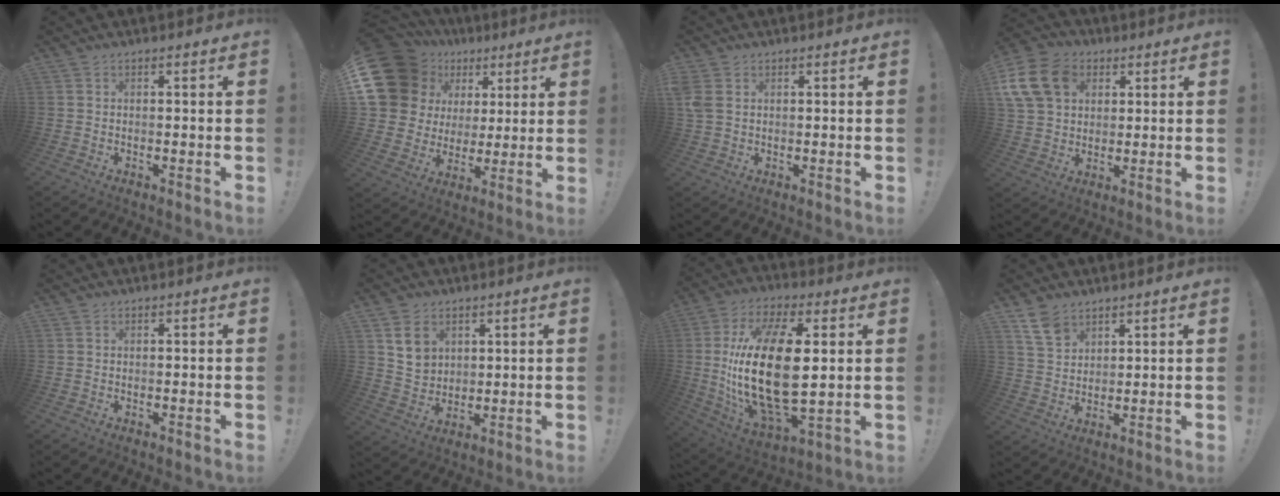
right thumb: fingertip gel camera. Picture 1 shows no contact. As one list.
[{"total": 19.1, "force": [8.2, 14.6, 9.2], "torque": [-0.164, -0.041, 0.180]}, {"total": 4.2, "force": [1.3, 3.1, 2.6], "torque": [-0.050, 0.001, 0.027]}, {"total": 15.7, "force": [5.5, 12.3, 8.0], "torque": [-0.154, -0.015, 0.112]}, {"total": 0.0}, {"total": 8.1, "force": [4.1, 6.3, 2.8], "torque": [-0.037, -0.020, 0.082]}, {"total": 26.0, "force": [2.2, 12.1, 22.9], "torque": [-0.468, -0.012, 0.040]}, {"total": 7.8, "force": [5.5, 4.4, 3.2], "torque": [-0.059, -0.027, 0.109]}]